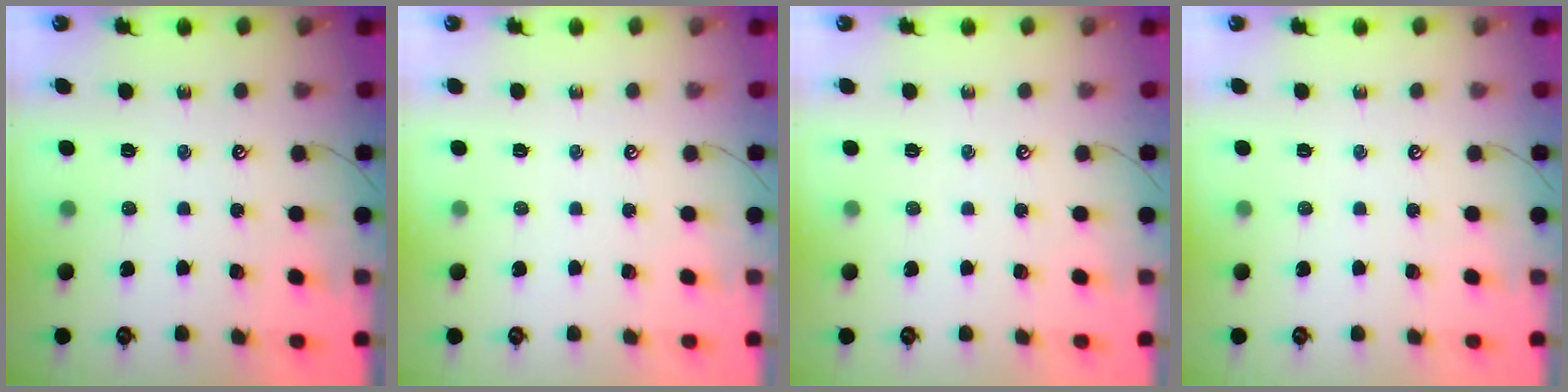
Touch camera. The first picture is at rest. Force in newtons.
{"total": 0.0}
{"total": 0.0}
{"total": 0.0}